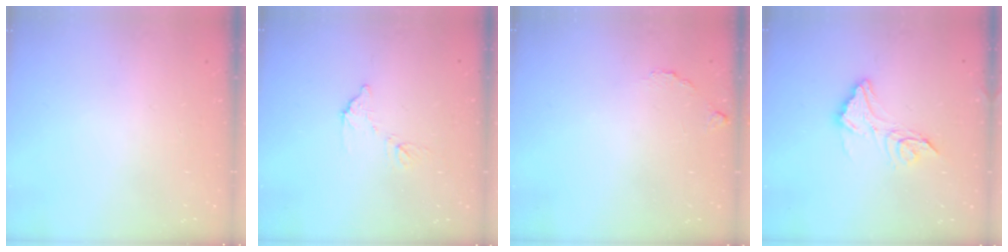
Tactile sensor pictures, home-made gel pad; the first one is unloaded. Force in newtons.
{"total": 7.2, "press": 7.1, "slide": 0.4}
{"total": 5.2, "press": 5.2, "slide": 0.3}
{"total": 12.4, "press": 12.4, "slide": 0.8}